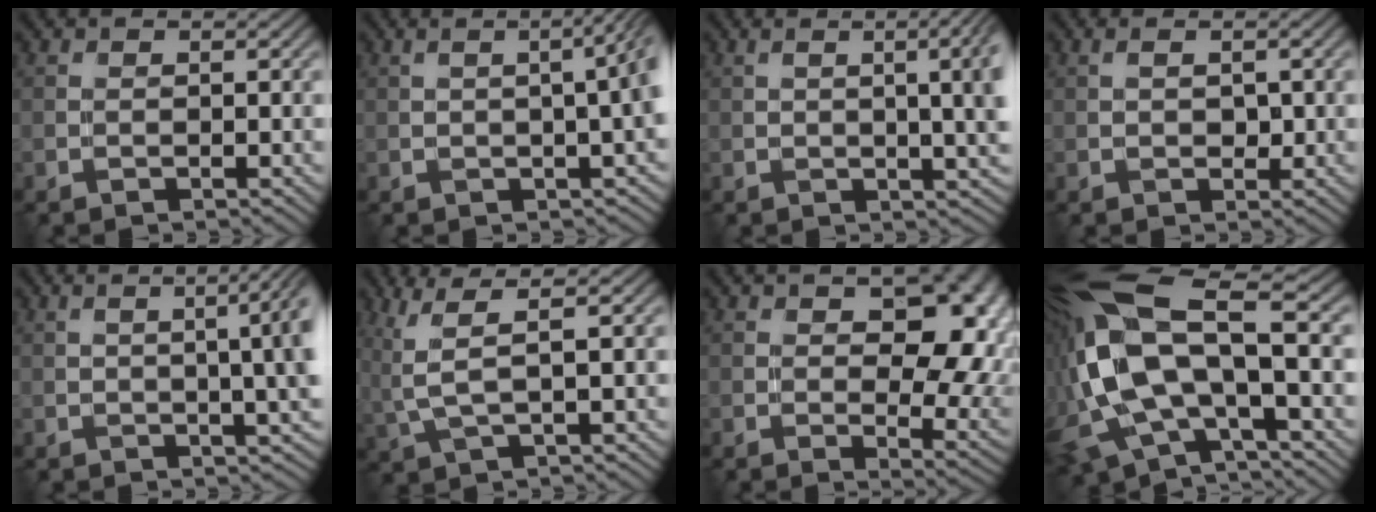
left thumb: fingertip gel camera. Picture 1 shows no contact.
{"total": 6.1, "force": [0.3, 1.8, 5.8], "torque": [-0.047, 0.016, 0.005]}
{"total": 6.9, "force": [0.9, 2.2, 6.5], "torque": [-0.059, 0.015, 0.017]}
{"total": 1.0, "force": [0.0, 0.4, 0.9], "torque": [-0.027, -0.003, 0.008]}
{"total": 6.7, "force": [0.7, 1.7, 6.4], "torque": [-0.064, 0.010, 0.020]}
{"total": 4.7, "force": [1.7, 1.2, 4.3], "torque": [-0.103, 0.004, 0.041]}
{"total": 12.9, "force": [2.9, 6.9, 10.5], "torque": [-0.114, 0.000, 0.050]}
{"total": 15.7, "force": [-0.3, 7.5, 13.8], "torque": [-0.329, -0.005, 0.013]}